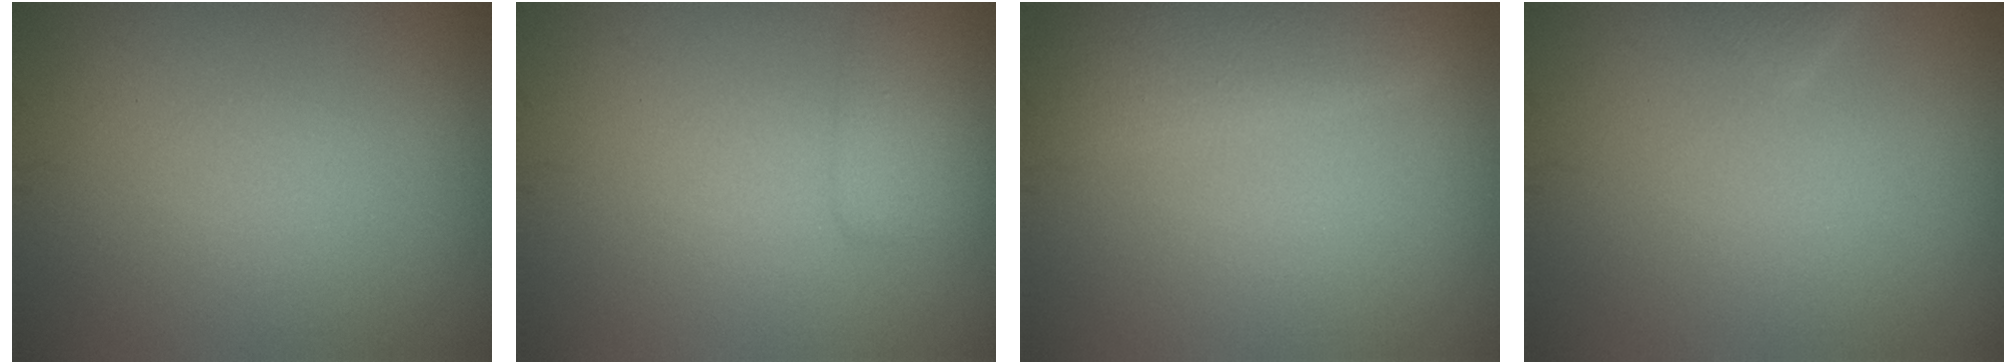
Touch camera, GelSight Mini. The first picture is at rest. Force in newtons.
{"total": 1.7, "press": 1.7, "slide": 0.1}
{"total": 3.4, "press": 3.4, "slide": 0.1}
{"total": 1.0, "press": 1.0, "slide": 0.1}